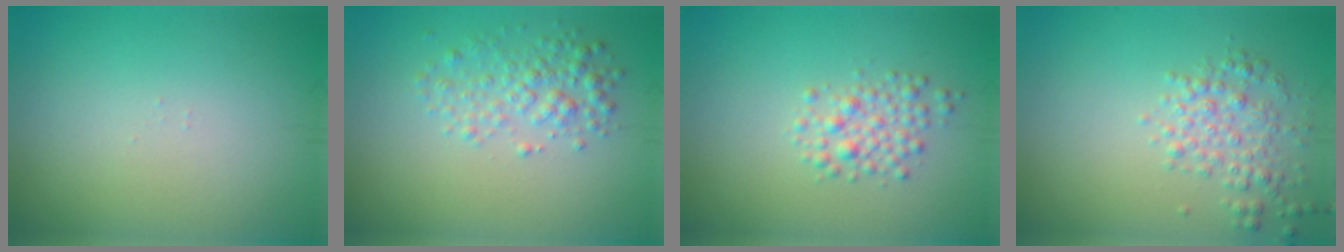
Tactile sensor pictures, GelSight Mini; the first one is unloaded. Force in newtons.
{"total": 3.0, "press": 3.0, "slide": 0.1}
{"total": 2.3, "press": 2.3, "slide": 0.1}
{"total": 2.7, "press": 2.7, "slide": 0.1}